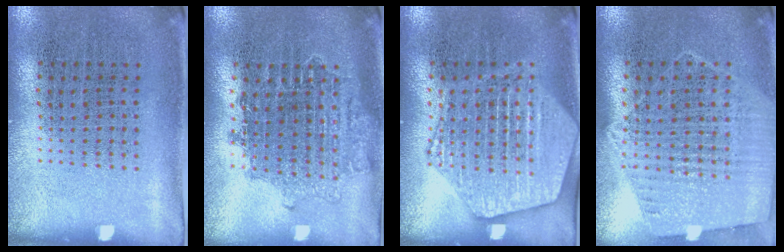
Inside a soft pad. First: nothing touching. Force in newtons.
{"total": 1.5, "press": 1.2, "slide": 0.8}
{"total": 3.9, "press": 3.9, "slide": 0.4}
{"total": 1.2, "press": 1.1, "slide": 0.3}